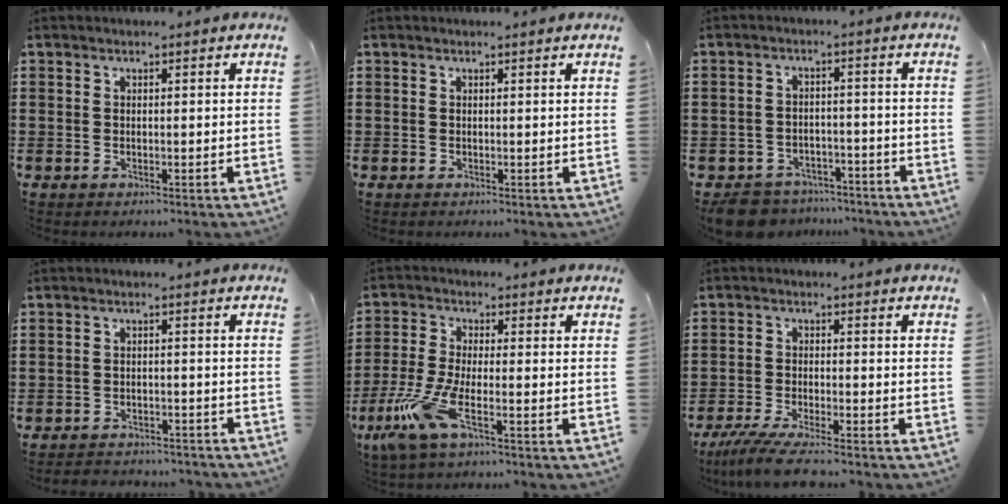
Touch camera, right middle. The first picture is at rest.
{"total": 0.0}
{"total": 5.2, "force": [-5.0, 1.4, 0.4], "torque": [-0.020, 0.012, -0.104]}
{"total": 2.6, "force": [-2.6, 0.3, -0.1], "torque": [-0.006, 0.000, -0.056]}
{"total": 7.8, "force": [-3.9, 1.7, 6.5], "torque": [-0.161, -0.022, -0.076]}
{"total": 5.0, "force": [-4.4, -0.1, 2.4], "torque": [-0.060, -0.020, -0.088]}